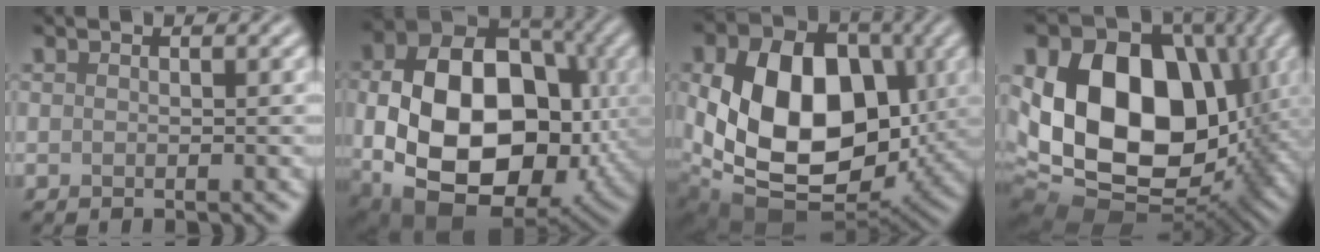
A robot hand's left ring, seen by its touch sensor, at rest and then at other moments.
{"total": 17.0, "force": [-1.2, 11.6, 12.4], "torque": [-0.206, -0.024, -0.014]}
{"total": 14.0, "force": [0.4, 9.7, 10.1], "torque": [-0.174, -0.012, 0.008]}
{"total": 19.5, "force": [1.5, 13.9, 13.6], "torque": [-0.232, 0.003, 0.041]}